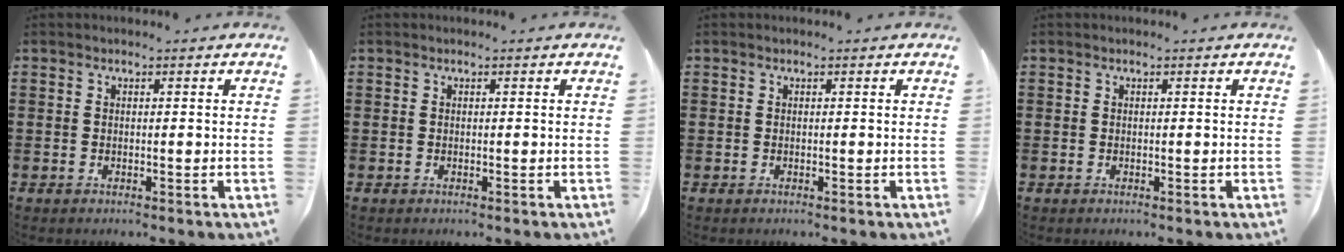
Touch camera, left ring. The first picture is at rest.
{"total": 0.0}
{"total": 0.0}
{"total": 0.0}